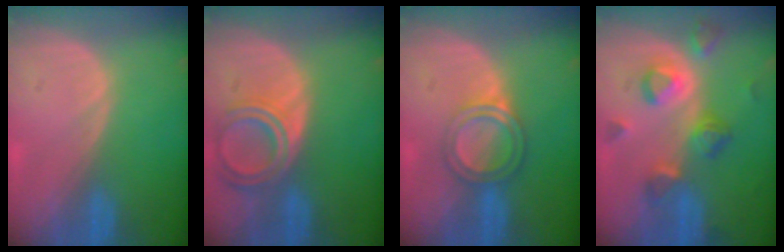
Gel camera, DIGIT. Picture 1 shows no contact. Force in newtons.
{"total": 6.6, "press": 5.9, "slide": 3.0}
{"total": 5.1, "press": 4.7, "slide": 2.1}
{"total": 7.2, "press": 7.2, "slide": 1.0}